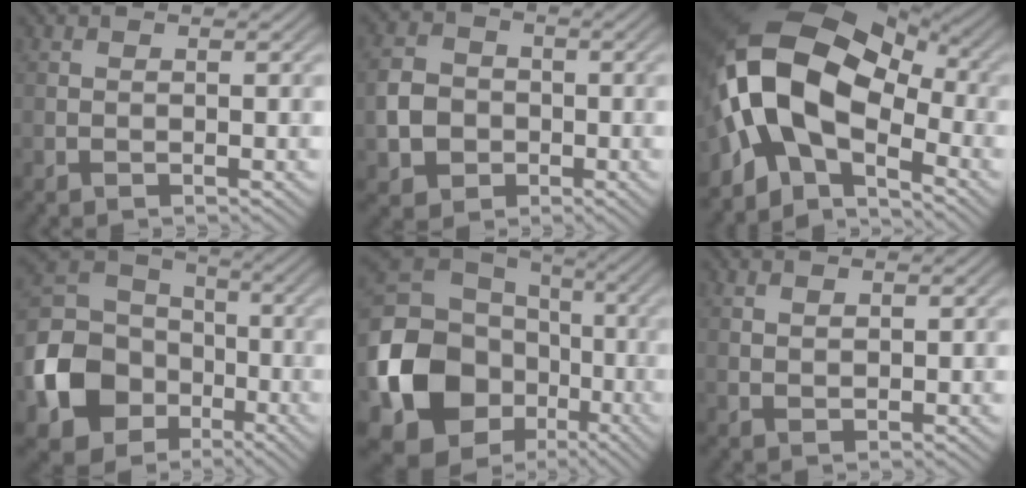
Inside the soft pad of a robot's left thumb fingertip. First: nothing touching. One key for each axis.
{"total": 5.5, "fx": -1.3, "fy": 4.8, "fz": 2.4, "tx": -0.064, "ty": -0.006, "tz": -0.032}
{"total": 15.9, "fx": -3.1, "fy": 9.3, "fz": 12.5, "tx": -0.236, "ty": 0.005, "tz": -0.074}
{"total": 13.5, "fx": -4.4, "fy": 10.9, "fz": 6.6, "tx": -0.188, "ty": -0.031, "tz": -0.094}
{"total": 17.2, "fx": -4.9, "fy": 13.8, "fz": 9.0, "tx": -0.227, "ty": -0.038, "tz": -0.091}
{"total": 1.3, "fx": 0.9, "fy": 0.5, "fz": 0.7, "tx": -0.017, "ty": -0.001, "tz": 0.021}